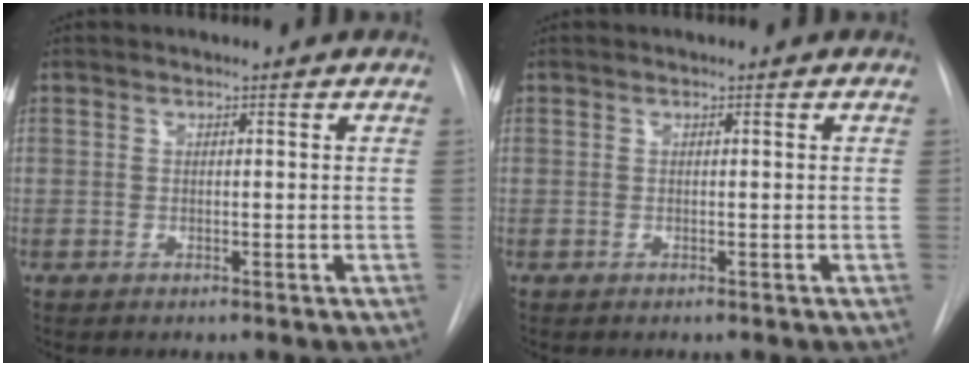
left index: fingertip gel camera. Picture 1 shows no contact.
{"total": 0.0}